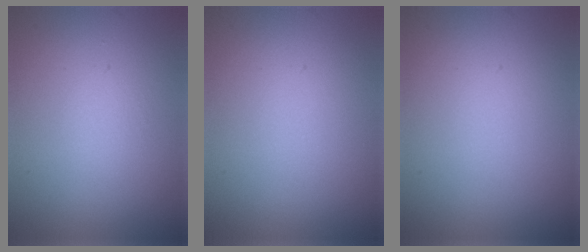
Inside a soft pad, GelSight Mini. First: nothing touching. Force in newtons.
{"total": 1.6, "press": 1.6, "slide": 0.0}
{"total": 1.6, "press": 1.6, "slide": 0.0}